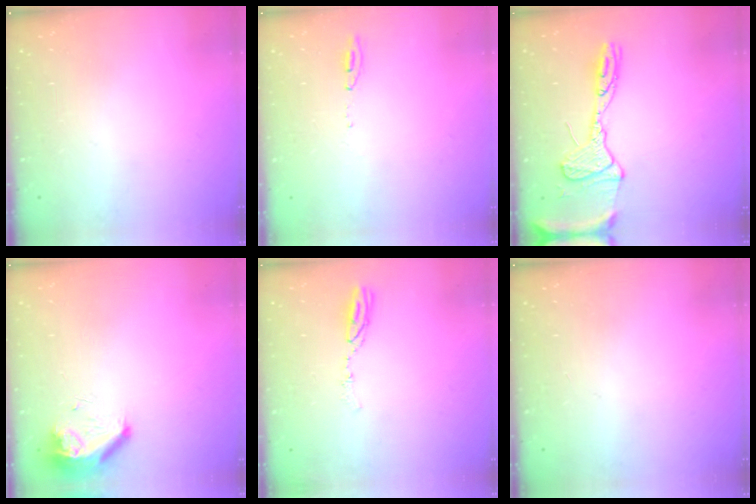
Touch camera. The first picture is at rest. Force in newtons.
{"total": 6.0, "press": 5.8, "slide": 1.5}
{"total": 15.5, "press": 15.4, "slide": 1.2}
{"total": 8.3, "press": 8.2, "slide": 0.9}
{"total": 5.2, "press": 5.1, "slide": 0.4}
{"total": 1.0, "press": 0.0, "slide": 1.0}